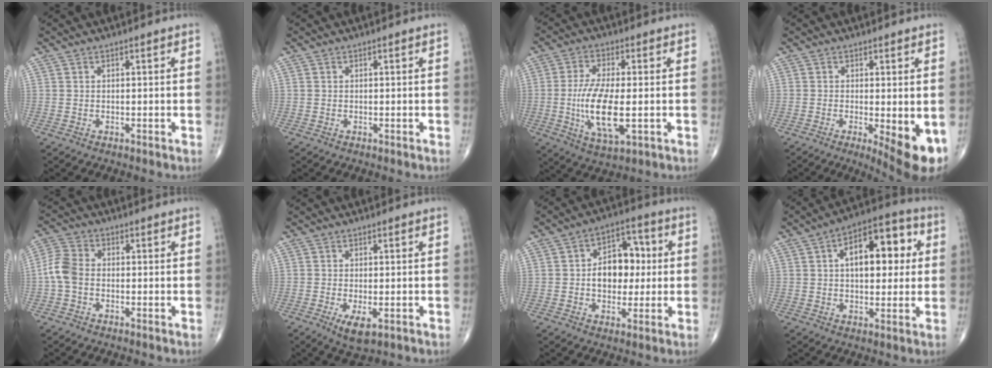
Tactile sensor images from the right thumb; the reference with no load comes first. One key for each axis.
{"total": 0.0}
{"total": 12.1, "fx": -1.7, "fy": 4.2, "fz": 11.2, "tx": -0.223, "ty": -0.012, "tz": -0.026}
{"total": 8.8, "fx": -2.4, "fy": 2.2, "fz": 8.2, "tx": -0.110, "ty": -0.023, "tz": -0.032}
{"total": 5.8, "fx": -0.9, "fy": 4.0, "fz": 4.0, "tx": -0.087, "ty": 0.016, "tz": -0.030}
{"total": 4.5, "fx": -1.7, "fy": 1.7, "fz": 3.8, "tx": -0.067, "ty": -0.011, "tz": -0.025}
{"total": 11.0, "fx": 0.3, "fy": 7.7, "fz": 7.9, "tx": -0.073, "ty": 0.024, "tz": 0.000}
{"total": 14.8, "fx": 3.1, "fy": 7.8, "fz": 12.2, "tx": -0.143, "ty": 0.021, "tz": 0.041}